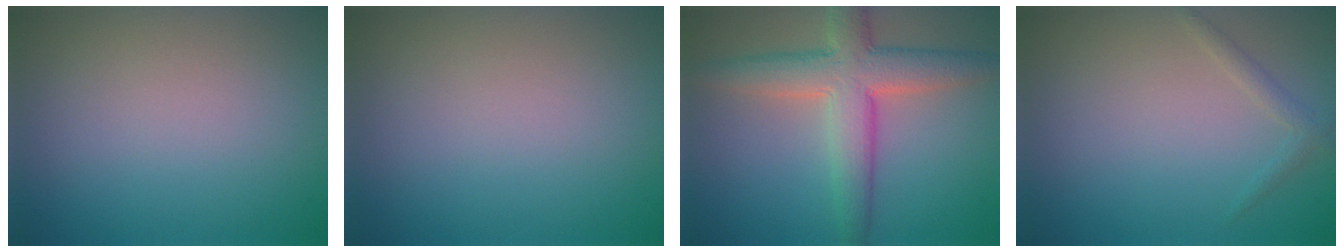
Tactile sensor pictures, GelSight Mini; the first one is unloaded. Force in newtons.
{"total": 0.0}
{"total": 6.6, "press": 6.5, "slide": 0.3}
{"total": 1.1, "press": 1.1, "slide": 0.0}